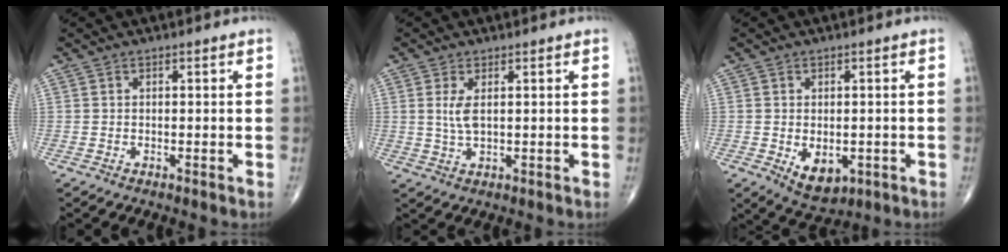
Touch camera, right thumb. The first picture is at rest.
{"total": 3.8, "force": [0.8, 1.6, 3.3], "torque": [-0.074, -0.005, 0.023]}
{"total": 6.5, "force": [-1.7, 4.1, 4.8], "torque": [-0.053, -0.005, -0.010]}